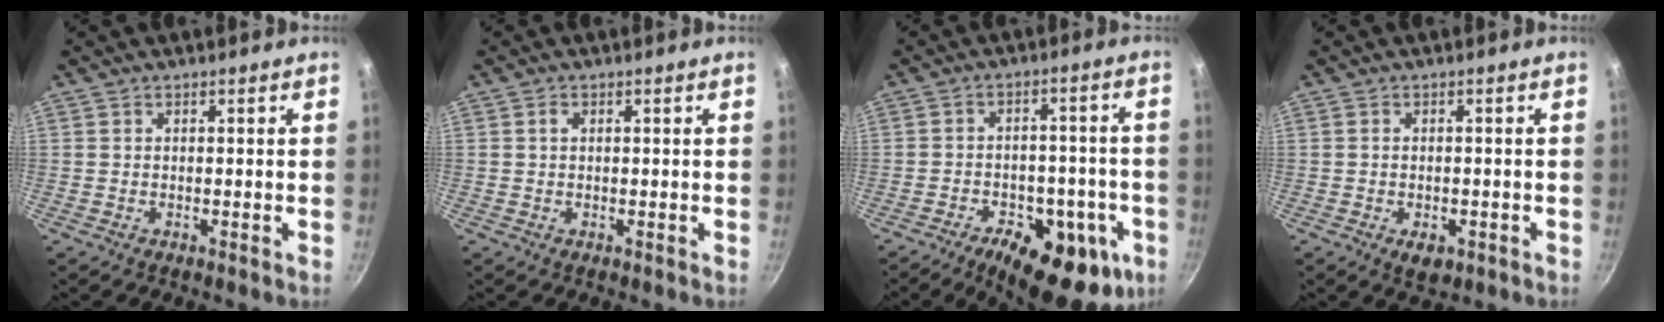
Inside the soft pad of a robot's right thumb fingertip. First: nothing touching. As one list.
[{"total": 1.1, "force": [0.3, 0.7, 0.8], "torque": [-0.014, 0.004, 0.003]}, {"total": 19.7, "force": [-9.4, 9.7, 14.3], "torque": [-0.156, 0.021, -0.122]}, {"total": 3.5, "force": [-1.4, 2.1, 2.4], "torque": [-0.034, 0.002, -0.015]}]